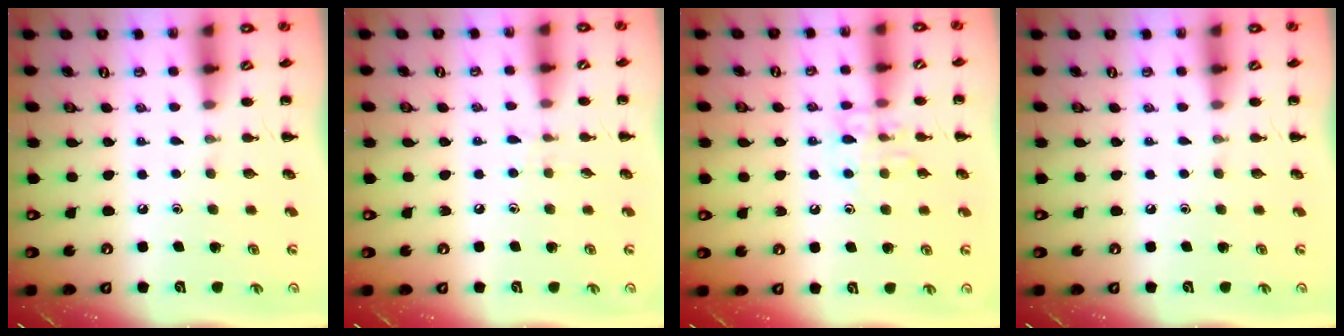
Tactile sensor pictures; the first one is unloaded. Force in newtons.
{"total": 4.4, "press": 4.0, "slide": 1.8}
{"total": 9.4, "press": 9.4, "slide": 0.8}
{"total": 0.0}